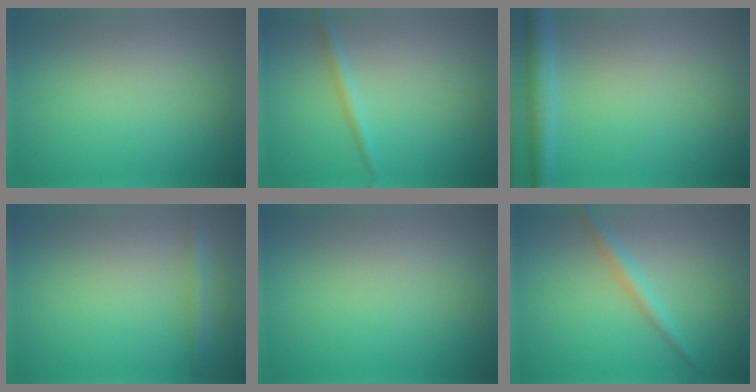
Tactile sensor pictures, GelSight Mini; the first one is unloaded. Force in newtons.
{"total": 1.3, "press": 1.3, "slide": 0.1}
{"total": 3.0, "press": 3.0, "slide": 0.1}
{"total": 1.4, "press": 1.4, "slide": 0.1}
{"total": 0.0}
{"total": 1.8, "press": 1.8, "slide": 0.0}